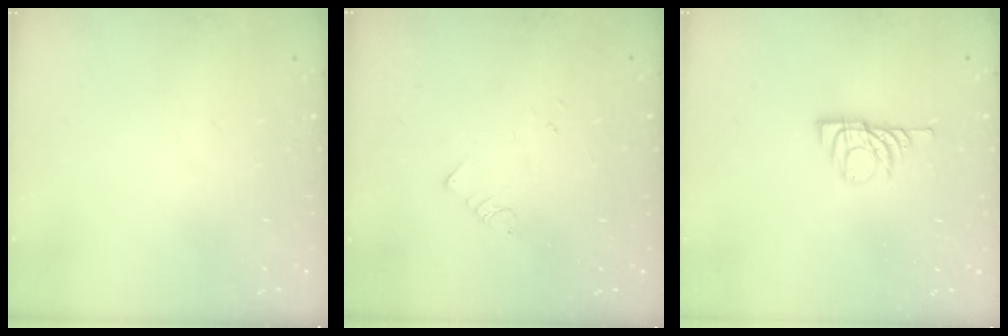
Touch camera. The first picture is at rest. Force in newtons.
{"total": 1.8, "press": 1.8, "slide": 0.2}
{"total": 6.1, "press": 6.1, "slide": 0.8}